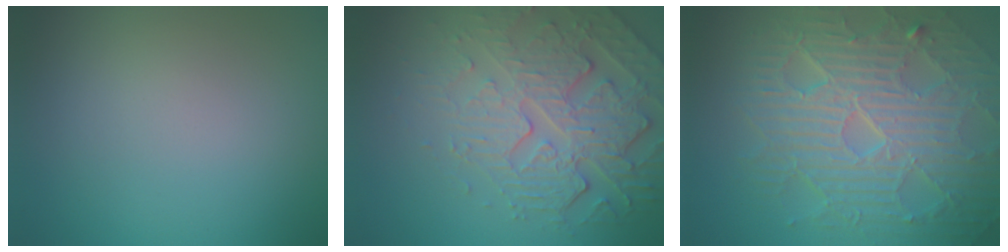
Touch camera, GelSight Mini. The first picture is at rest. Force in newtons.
{"total": 5.5, "press": 4.8, "slide": 2.6}
{"total": 10.3, "press": 6.7, "slide": 7.8}